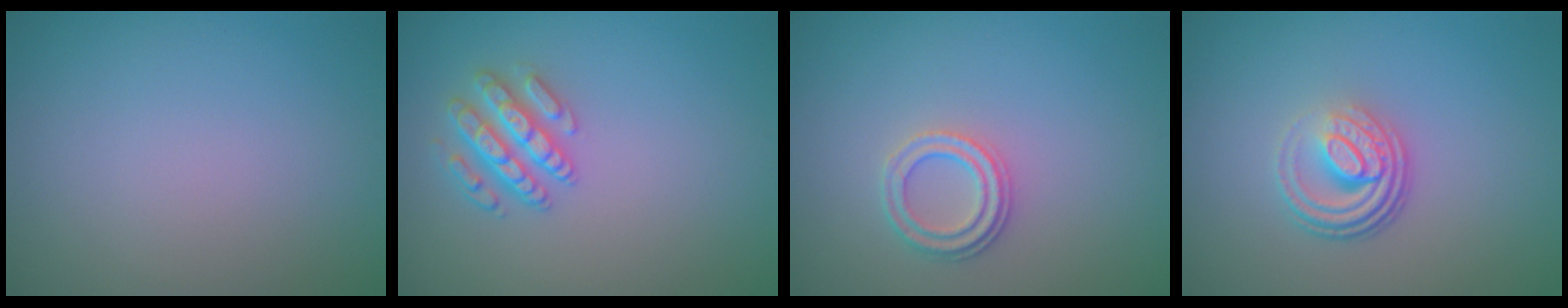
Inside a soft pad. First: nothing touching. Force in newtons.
{"total": 2.9, "press": 2.9, "slide": 0.7}
{"total": 2.3, "press": 2.1, "slide": 1.0}
{"total": 4.1, "press": 2.7, "slide": 3.0}